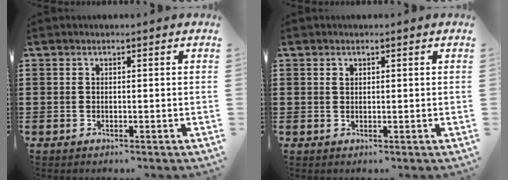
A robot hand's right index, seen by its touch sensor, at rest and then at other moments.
{"total": 0.6, "force": [0.3, 0.5, 0.2], "torque": [-0.007, 0.002, 0.007]}